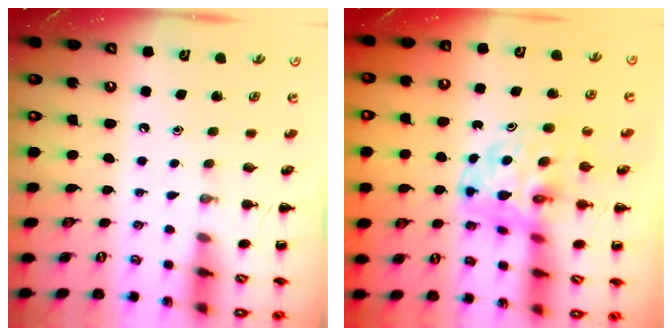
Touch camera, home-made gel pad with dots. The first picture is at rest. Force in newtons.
{"total": 9.6, "press": 9.2, "slide": 2.8}